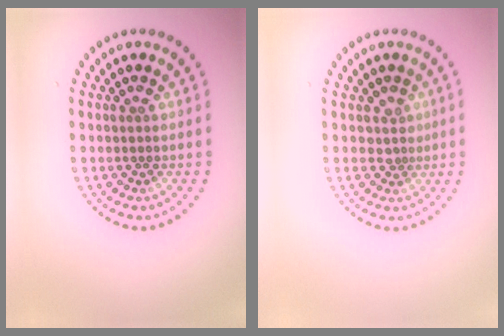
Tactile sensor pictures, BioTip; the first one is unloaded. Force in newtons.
{"total": 1.3, "press": 1.0, "slide": 0.9}